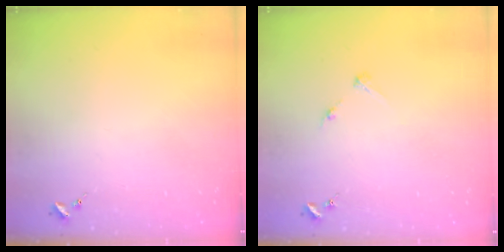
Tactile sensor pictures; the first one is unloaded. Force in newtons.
{"total": 3.2, "press": 3.1, "slide": 0.4}